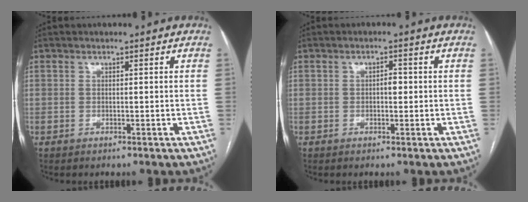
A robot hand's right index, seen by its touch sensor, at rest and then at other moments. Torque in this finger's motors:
{"motor_torque": [0.60, 0.19, 0.00, 0.02]}